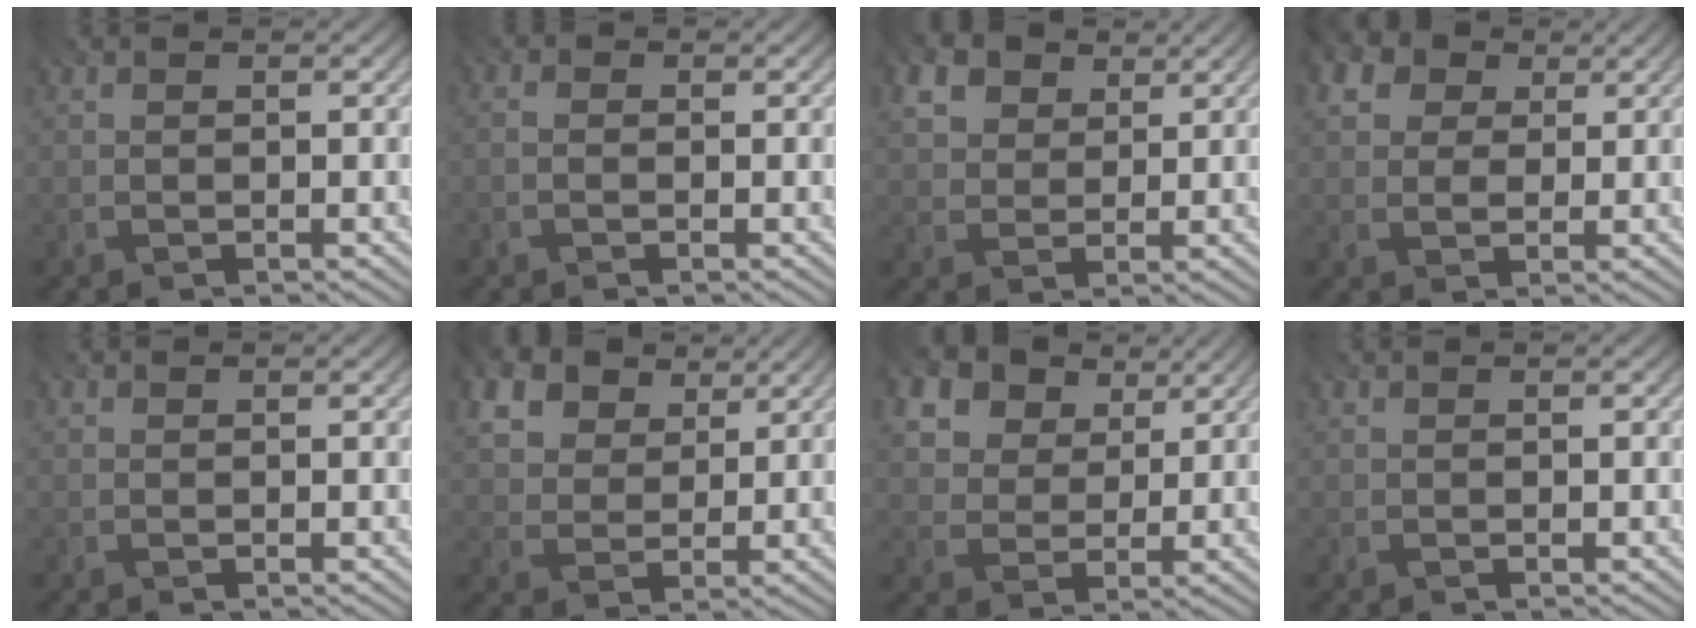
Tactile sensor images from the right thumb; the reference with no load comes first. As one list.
[{"total": 1.6, "force": [-0.7, 1.2, 0.7], "torque": [-0.015, 0.002, -0.022]}, {"total": 6.3, "force": [3.2, 4.3, 3.2], "torque": [-0.095, 0.001, 0.063]}, {"total": 6.3, "force": [3.0, 4.6, 3.1], "torque": [-0.094, 0.009, 0.050]}, {"total": 0.0}, {"total": 9.8, "force": [5.4, 6.4, 4.9], "torque": [-0.147, 0.002, 0.097]}, {"total": 14.0, "force": [8.0, 9.4, 6.6], "torque": [-0.188, 0.014, 0.158]}, {"total": 0.0}]